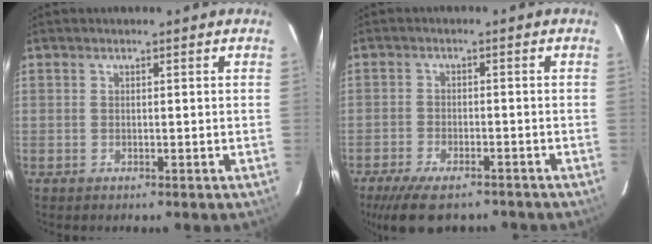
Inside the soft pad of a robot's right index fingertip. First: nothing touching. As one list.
[{"total": 10.4, "force": [-8.1, 3.8, 5.4], "torque": [-0.124, -0.020, -0.133]}]